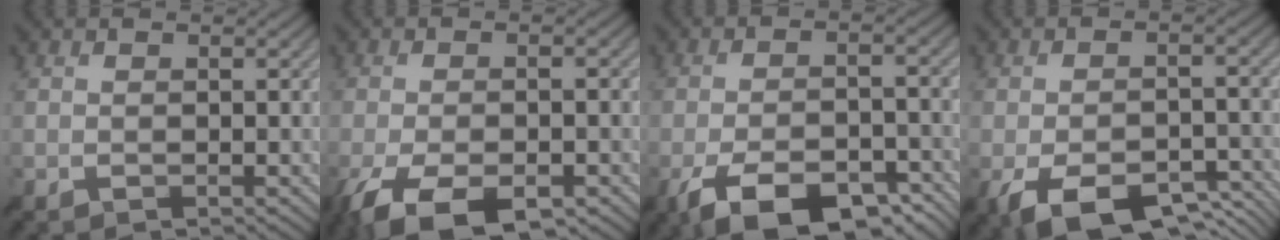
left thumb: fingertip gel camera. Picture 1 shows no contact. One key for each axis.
{"total": 10.1, "fx": -5.9, "fy": 3.7, "fz": 7.3, "tx": -0.150, "ty": -0.016, "tz": -0.104}
{"total": 12.2, "fx": -7.7, "fy": 4.6, "fz": 8.3, "tx": -0.149, "ty": -0.004, "tz": -0.129}
{"total": 10.9, "fx": -6.3, "fy": 4.7, "fz": 7.6, "tx": -0.135, "ty": -0.012, "tz": -0.101}